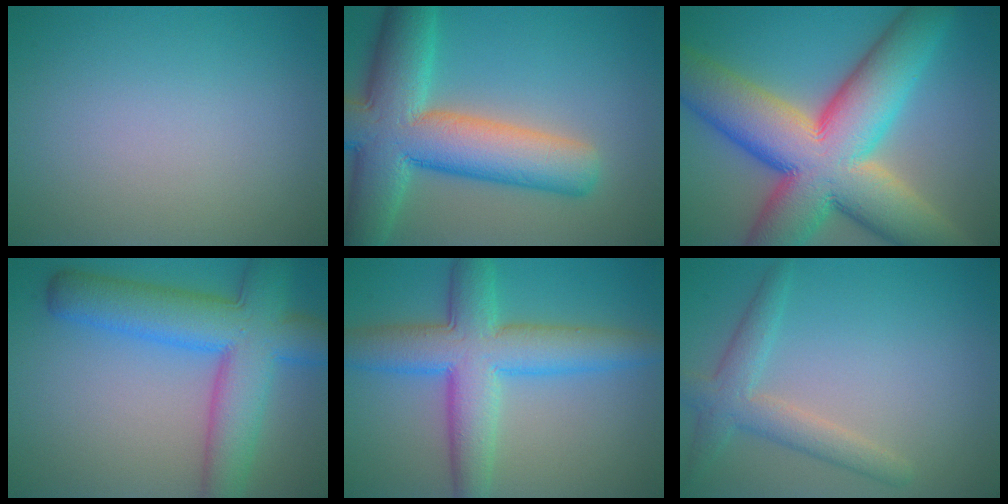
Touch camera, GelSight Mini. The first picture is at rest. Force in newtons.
{"total": 11.8, "press": 11.8, "slide": 0.7}
{"total": 16.6, "press": 16.6, "slide": 0.9}
{"total": 9.7, "press": 9.7, "slide": 0.5}
{"total": 8.2, "press": 8.2, "slide": 0.0}
{"total": 3.3, "press": 3.3, "slide": 0.1}